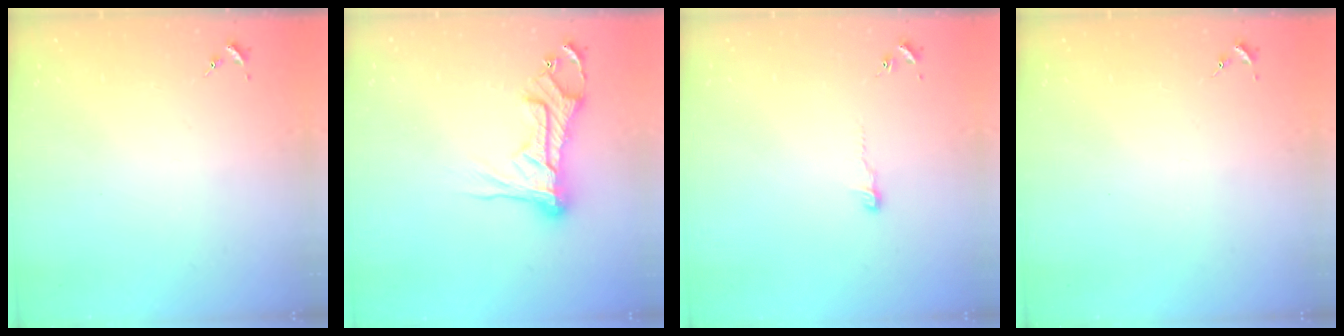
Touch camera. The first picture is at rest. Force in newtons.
{"total": 14.3, "press": 14.2, "slide": 1.6}
{"total": 3.6, "press": 3.6, "slide": 0.3}
{"total": 0.0}